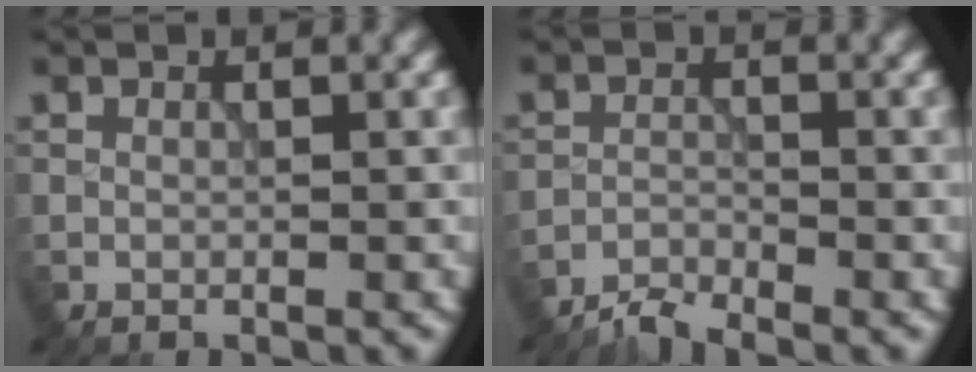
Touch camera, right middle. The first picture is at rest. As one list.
[{"total": 2.2, "force": [-2.2, 0.1, 0.4], "torque": [-0.007, 0.000, -0.051]}]